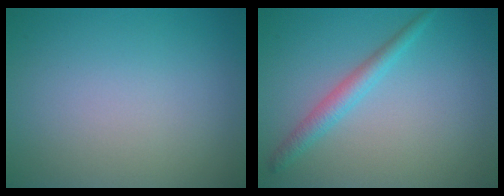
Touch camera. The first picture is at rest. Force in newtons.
{"total": 2.2, "press": 2.2, "slide": 0.1}